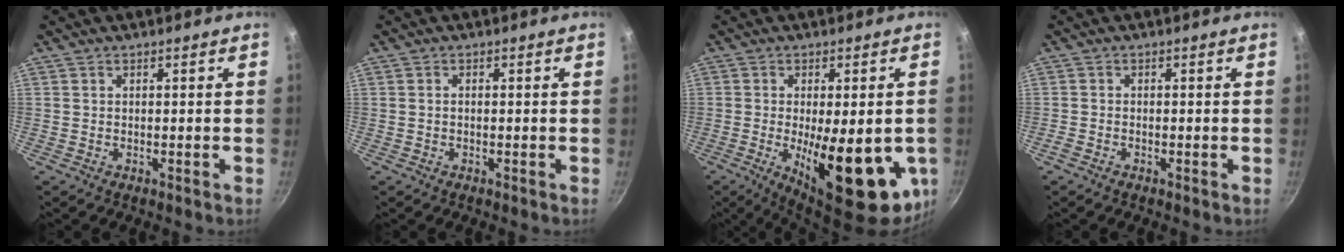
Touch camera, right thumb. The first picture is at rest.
{"total": 0.5, "force": [-0.2, 0.3, 0.4], "torque": [-0.009, 0.004, -0.002]}
{"total": 20.5, "force": [-4.4, 7.5, 18.6], "torque": [-0.234, -0.020, -0.046]}
{"total": 0.9, "force": [-0.8, 0.3, 0.4], "torque": [-0.020, 0.005, -0.021]}